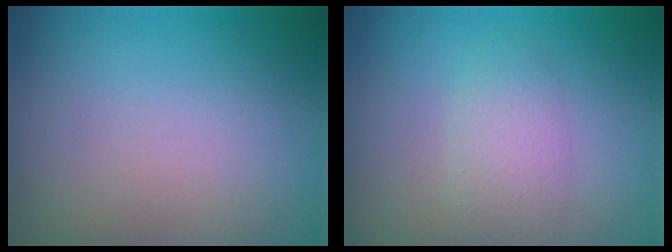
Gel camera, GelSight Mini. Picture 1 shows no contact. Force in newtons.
{"total": 2.8, "press": 2.8, "slide": 0.1}